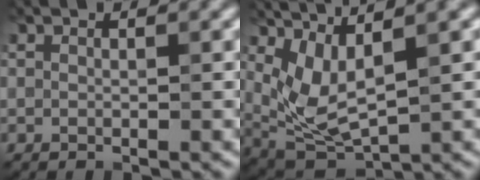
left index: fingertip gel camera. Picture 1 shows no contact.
{"total": 4.5, "force": [1.6, 1.4, 4.0], "torque": [-0.100, -0.006, 0.038]}